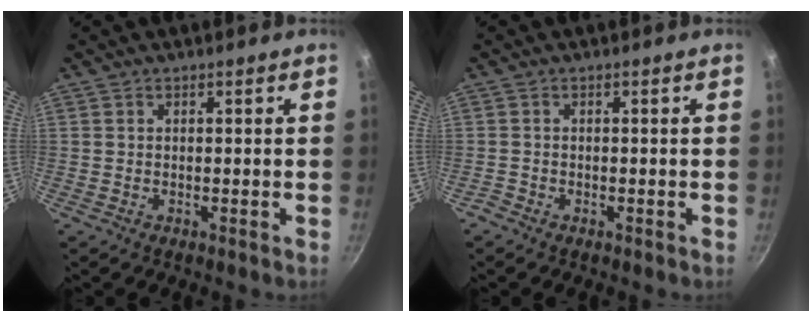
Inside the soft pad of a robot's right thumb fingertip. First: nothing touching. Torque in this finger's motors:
{"motor_torque": [0.24, -0.33, -0.05, -0.81, -0.02]}